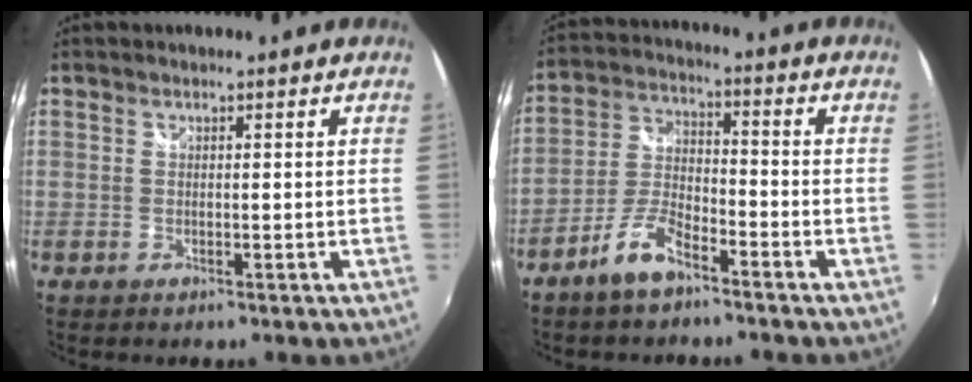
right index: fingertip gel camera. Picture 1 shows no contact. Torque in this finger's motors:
{"motor_torque": [0.59, -0.58, 0.31, 0.08]}